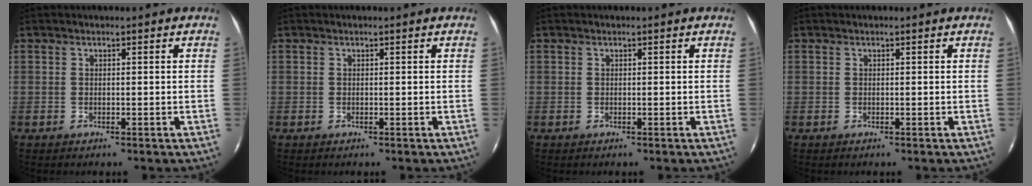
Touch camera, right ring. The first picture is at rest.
{"total": 0.0}
{"total": 0.0}
{"total": 0.0}